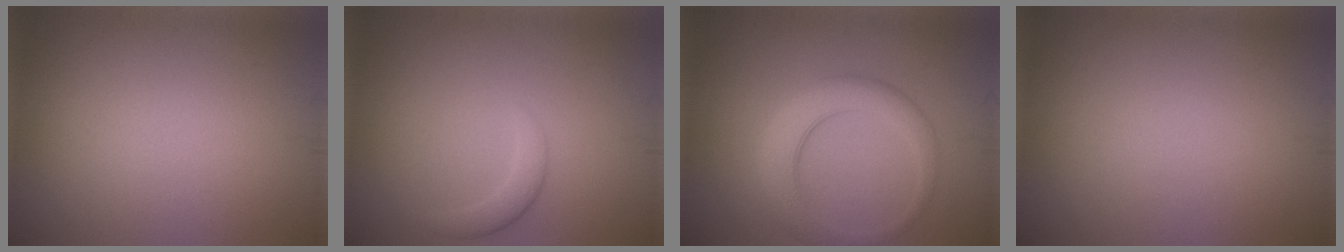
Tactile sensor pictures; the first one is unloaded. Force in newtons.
{"total": 1.5, "press": 1.5, "slide": 0.1}
{"total": 4.6, "press": 4.6, "slide": 0.2}
{"total": 0.0}